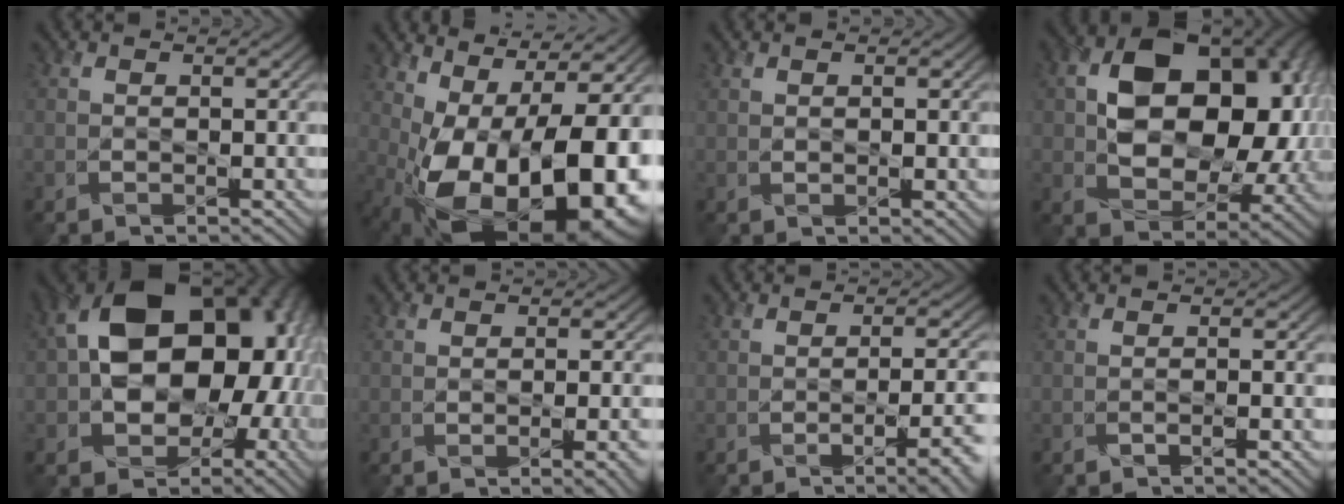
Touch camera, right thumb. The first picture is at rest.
{"total": 18.6, "force": [-2.8, 9.1, 16.0], "torque": [-0.227, -0.017, -0.026]}
{"total": 1.2, "force": [0.5, 0.4, 1.0], "torque": [-0.020, -0.001, 0.014]}
{"total": 17.8, "force": [2.4, 12.0, 13.0], "torque": [-0.206, -0.012, 0.060]}
{"total": 19.0, "force": [0.7, 13.4, 13.5], "torque": [-0.181, -0.005, 0.014]}
{"total": 3.6, "force": [-0.8, 1.0, 3.4], "torque": [-0.044, -0.005, -0.006]}
{"total": 7.2, "force": [-2.7, 2.3, 6.2], "torque": [-0.076, -0.010, -0.031]}
{"total": 1.1, "force": [-0.6, 0.0, 0.9], "torque": [-0.015, 0.000, -0.015]}